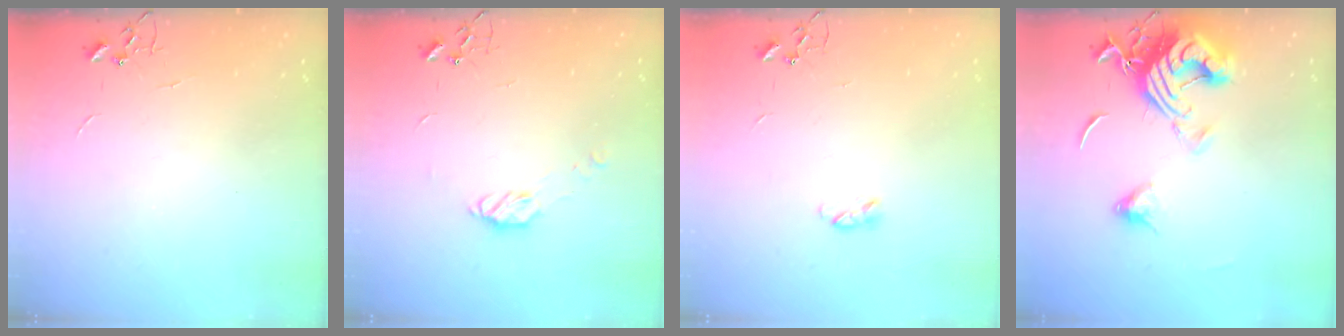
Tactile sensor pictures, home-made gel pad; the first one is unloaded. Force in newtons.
{"total": 6.3, "press": 6.3, "slide": 0.5}
{"total": 3.6, "press": 3.5, "slide": 0.5}
{"total": 15.9, "press": 15.8, "slide": 1.7}